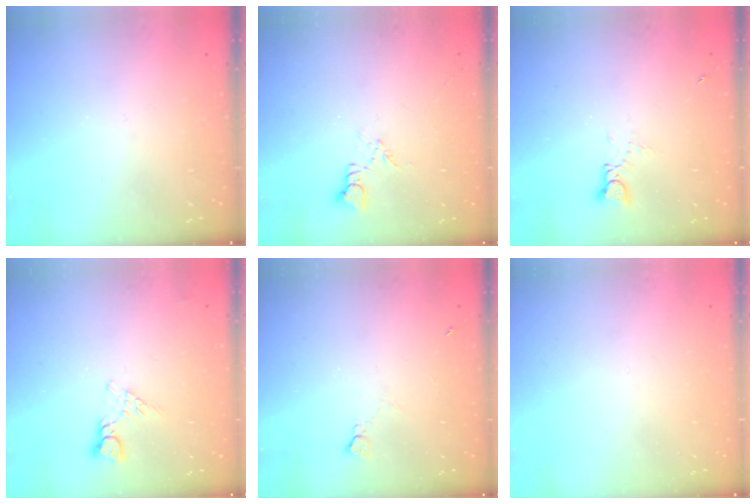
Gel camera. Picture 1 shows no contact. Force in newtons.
{"total": 4.6, "press": 4.6, "slide": 0.6}
{"total": 2.7, "press": 2.7, "slide": 0.3}
{"total": 4.0, "press": 4.0, "slide": 0.5}
{"total": 4.2, "press": 4.2, "slide": 0.6}
{"total": 0.0}